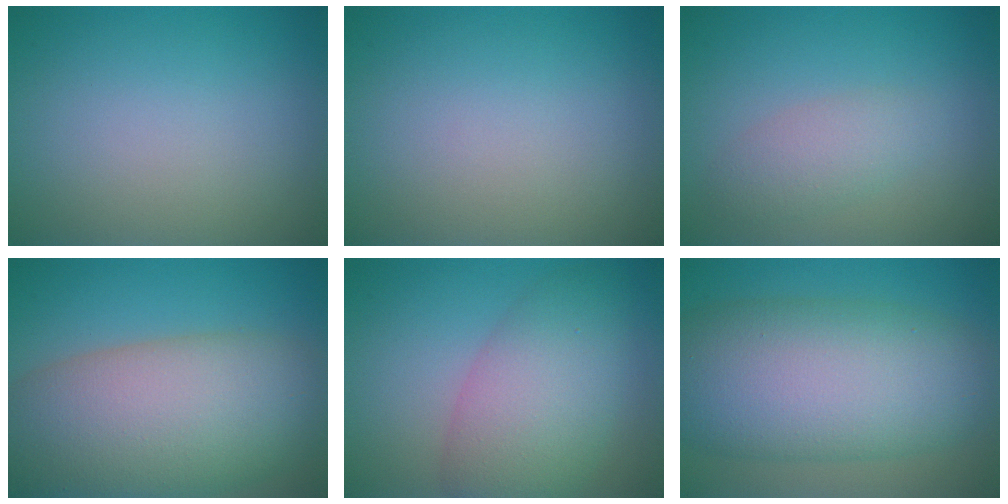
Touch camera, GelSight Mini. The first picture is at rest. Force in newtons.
{"total": 0.0}
{"total": 2.4, "press": 2.4, "slide": 0.0}
{"total": 12.9, "press": 12.9, "slide": 0.8}
{"total": 6.9, "press": 6.9, "slide": 0.2}
{"total": 12.4, "press": 12.4, "slide": 0.2}